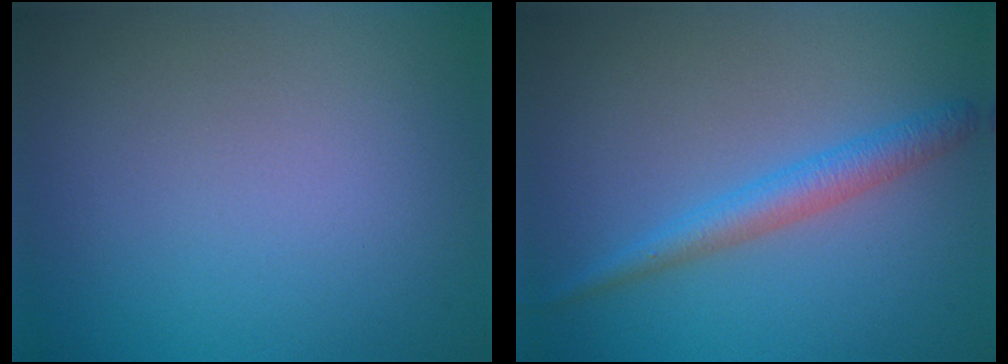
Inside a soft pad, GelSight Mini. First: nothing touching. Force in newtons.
{"total": 2.6, "press": 2.6, "slide": 0.0}